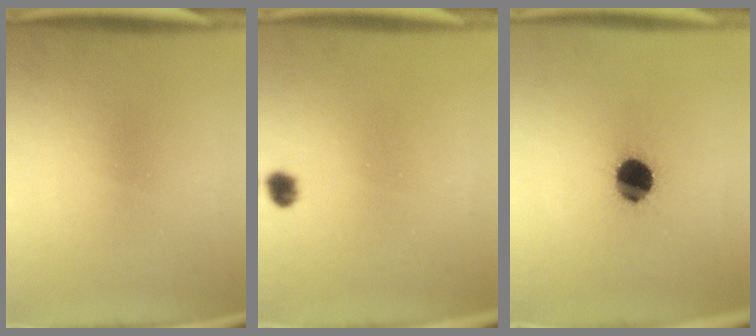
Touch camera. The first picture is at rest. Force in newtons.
{"total": 1.8}
{"total": 11.7}